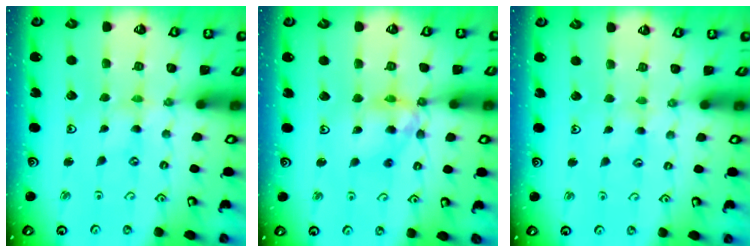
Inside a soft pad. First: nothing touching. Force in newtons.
{"total": 11.7, "press": 11.7, "slide": 0.9}
{"total": 2.2, "press": 2.2, "slide": 0.3}